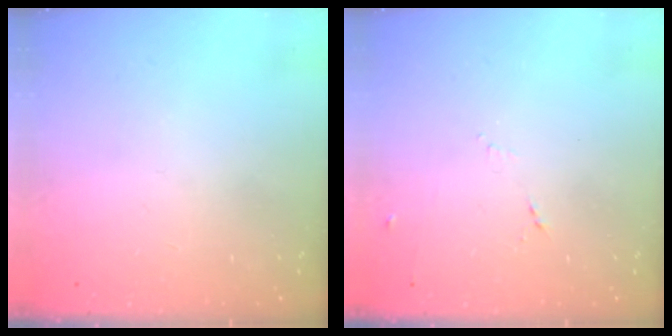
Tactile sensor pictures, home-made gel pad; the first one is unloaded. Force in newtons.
{"total": 4.4, "press": 4.3, "slide": 1.0}